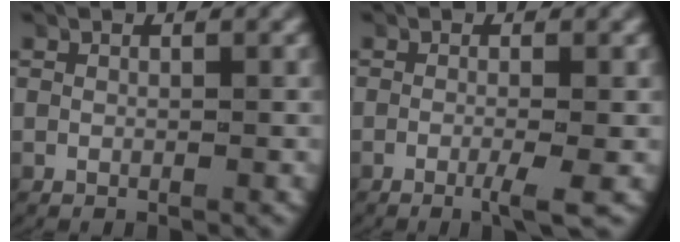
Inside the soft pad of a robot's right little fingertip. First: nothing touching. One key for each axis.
{"total": 2.3, "fx": -1.2, "fy": 0.0, "fz": 2.0, "tx": -0.030, "ty": -0.001, "tz": -0.025}